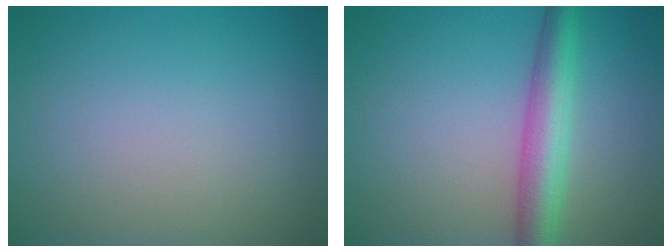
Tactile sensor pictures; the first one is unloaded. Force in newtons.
{"total": 4.7, "press": 4.7, "slide": 0.1}